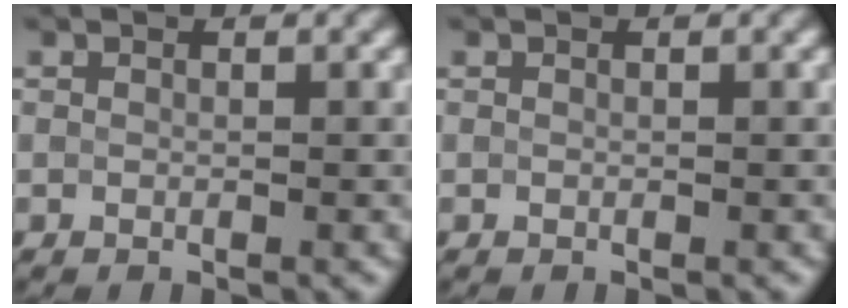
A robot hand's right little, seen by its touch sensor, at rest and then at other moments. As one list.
[{"total": 0.0}]